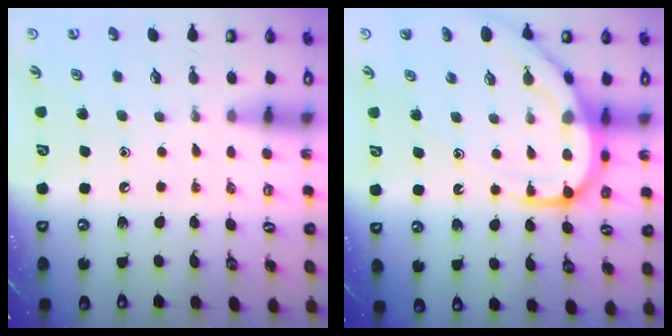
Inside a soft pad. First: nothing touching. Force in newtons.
{"total": 14.0, "press": 14.0, "slide": 1.2}